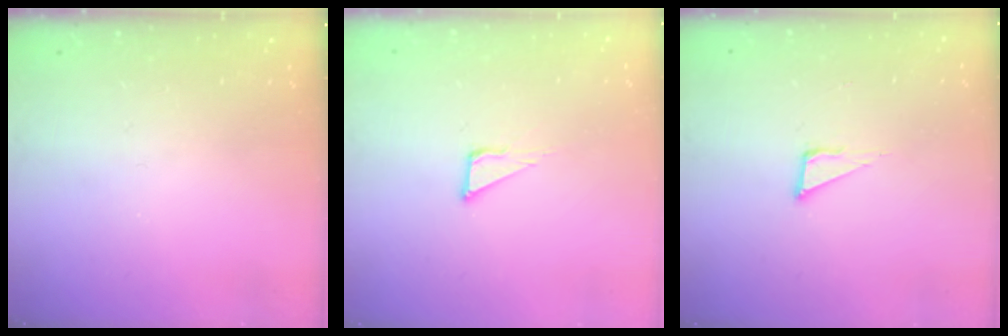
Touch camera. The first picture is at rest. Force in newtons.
{"total": 3.5, "press": 3.5, "slide": 0.2}
{"total": 5.3, "press": 5.2, "slide": 0.3}